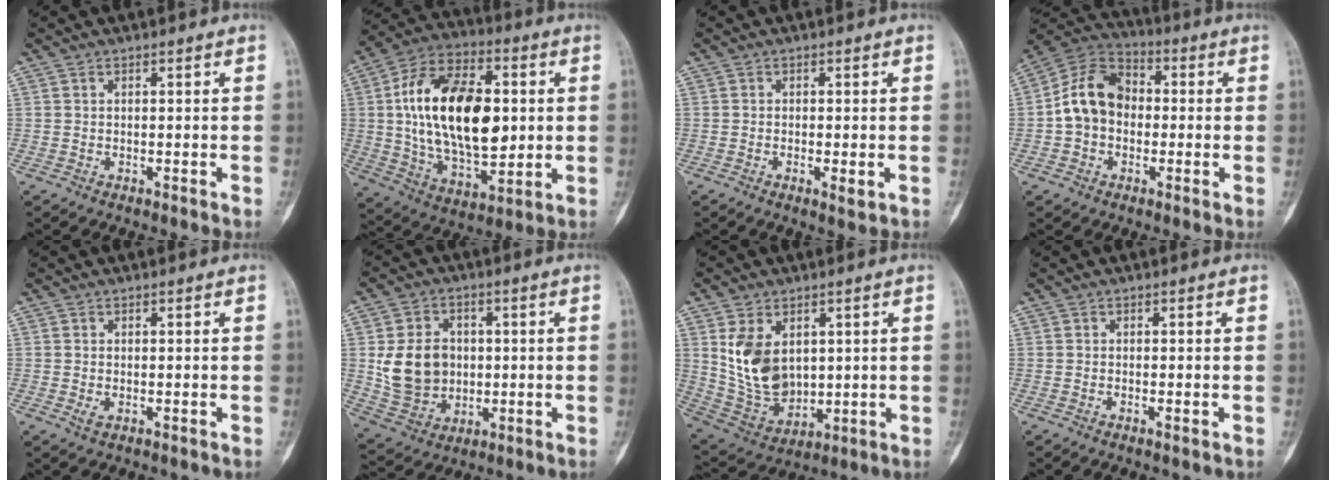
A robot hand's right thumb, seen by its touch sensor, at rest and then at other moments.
{"total": 24.7, "force": [2.4, 13.7, 20.3], "torque": [-0.333, -0.004, 0.043]}
{"total": 1.9, "force": [-0.6, 0.6, 1.8], "torque": [-0.032, -0.005, -0.010]}
{"total": 12.1, "force": [-0.7, 9.4, 7.6], "torque": [-0.127, 0.040, -0.024]}
{"total": 1.2, "force": [-0.3, 0.7, 0.9], "torque": [-0.017, -0.002, -0.004]}
{"total": 12.4, "force": [0.7, 10.1, 7.1], "torque": [-0.102, -0.001, 0.028]}
{"total": 12.7, "force": [3.1, 8.7, 8.7], "torque": [-0.136, -0.017, 0.083]}
{"total": 0.8, "force": [-0.3, 0.2, 0.7], "torque": [-0.011, 0.000, -0.006]}